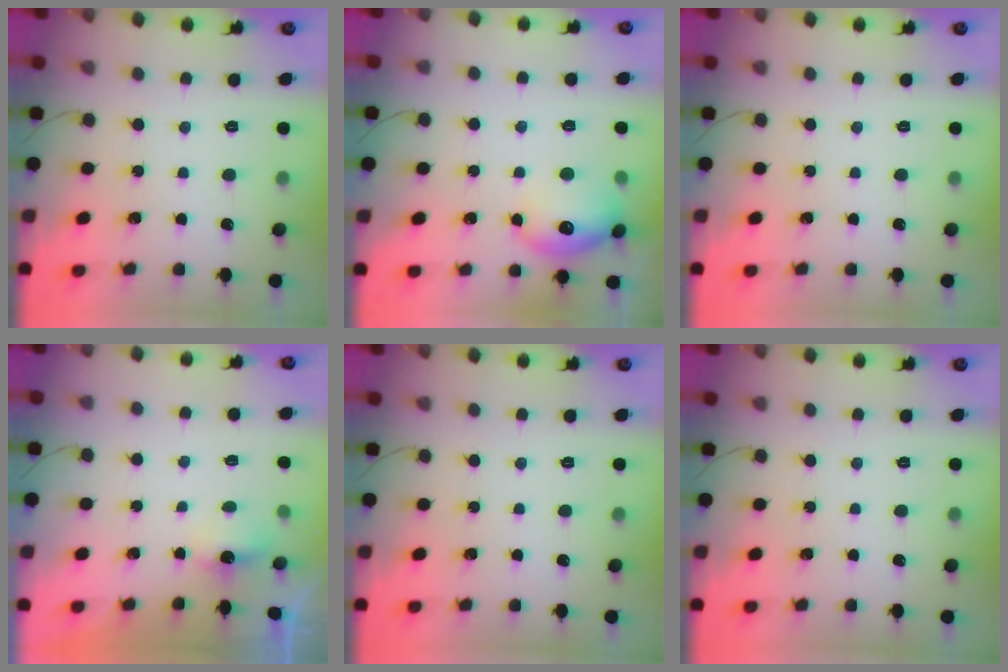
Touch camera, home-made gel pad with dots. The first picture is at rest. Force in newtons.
{"total": 15.0, "press": 14.9, "slide": 1.2}
{"total": 0.0}
{"total": 2.0, "press": 1.8, "slide": 0.8}
{"total": 0.0}
{"total": 0.0}